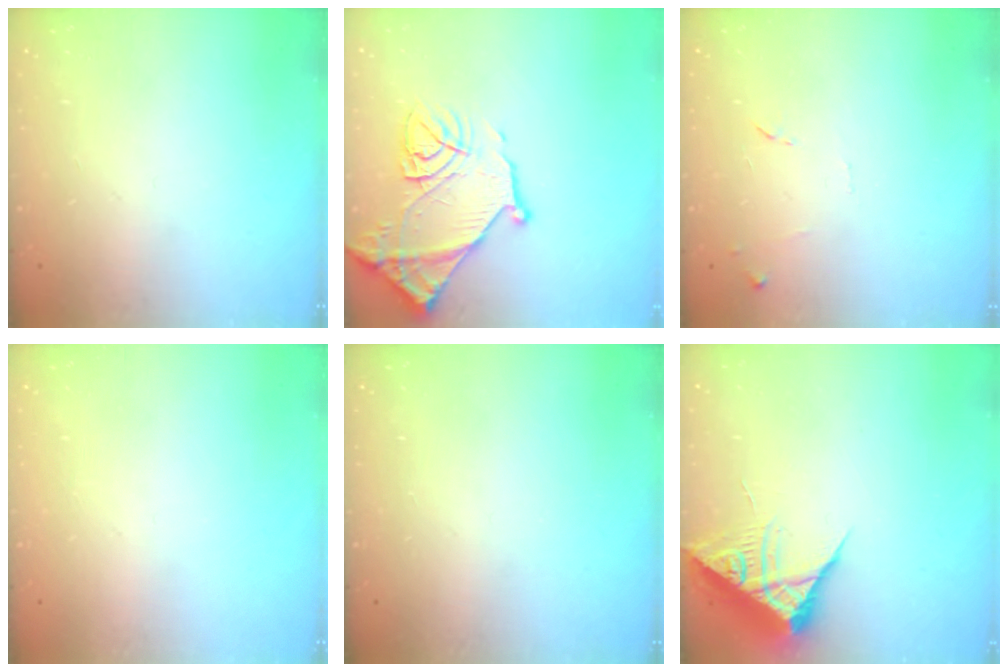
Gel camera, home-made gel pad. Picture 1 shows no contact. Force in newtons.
{"total": 14.6, "press": 14.6, "slide": 1.0}
{"total": 7.5, "press": 7.5, "slide": 0.6}
{"total": 0.0}
{"total": 0.0}
{"total": 8.2, "press": 8.2, "slide": 0.7}